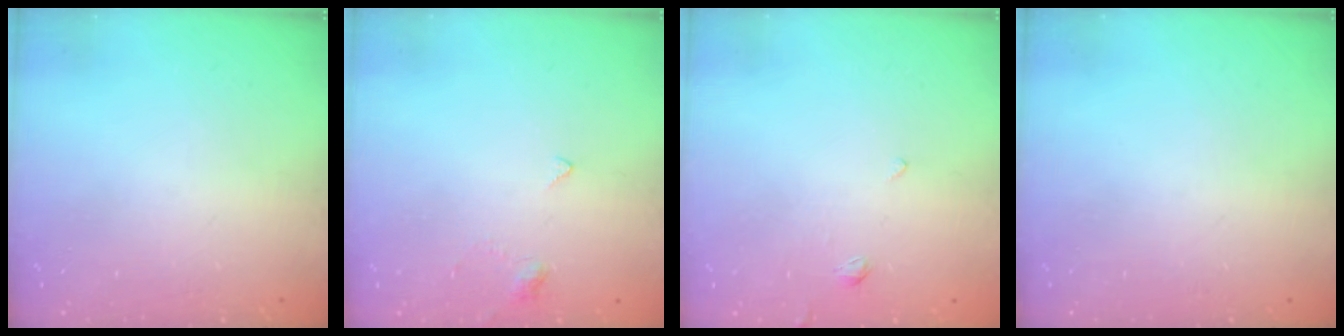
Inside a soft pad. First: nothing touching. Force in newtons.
{"total": 2.4, "press": 2.4, "slide": 0.5}
{"total": 0.8, "press": 0.7, "slide": 0.4}
{"total": 0.0}